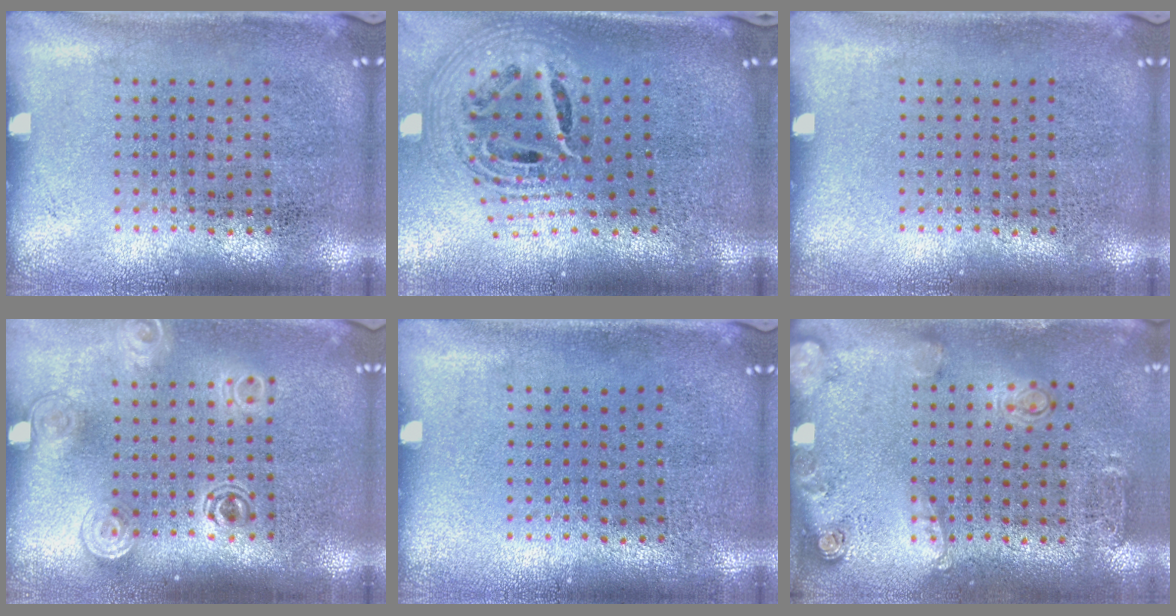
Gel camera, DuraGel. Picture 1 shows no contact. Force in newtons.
{"total": 2.2, "press": 1.6, "slide": 1.5}
{"total": 0.0}
{"total": 1.6, "press": 1.2, "slide": 1.0}
{"total": 0.0}
{"total": 2.1, "press": 1.3, "slide": 1.6}